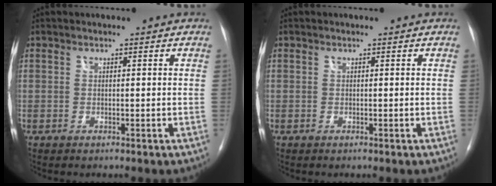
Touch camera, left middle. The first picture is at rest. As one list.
[{"total": 0.0}]